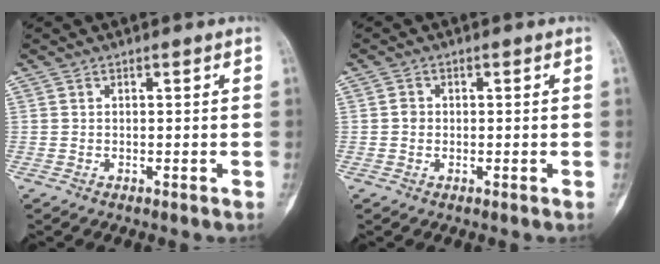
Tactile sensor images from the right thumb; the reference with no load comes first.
{"total": 1.3, "force": [-0.1, 1.2, 0.5], "torque": [-0.002, 0.005, -0.003]}